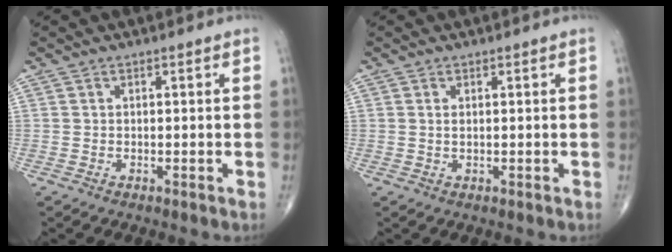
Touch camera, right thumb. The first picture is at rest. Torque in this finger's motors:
{"motor_torque": [-0.04, -0.09, 0.13, 0.20, -0.04]}